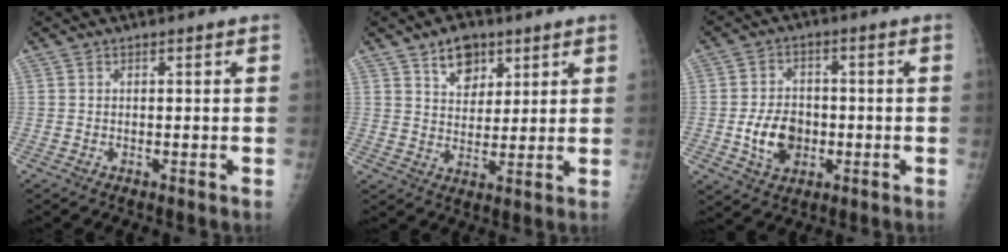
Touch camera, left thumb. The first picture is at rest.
{"total": 7.2, "force": [4.3, 4.6, 3.5], "torque": [-0.029, -0.025, 0.073]}
{"total": 8.8, "force": [-1.9, 6.6, 5.5], "torque": [-0.073, 0.010, -0.029]}